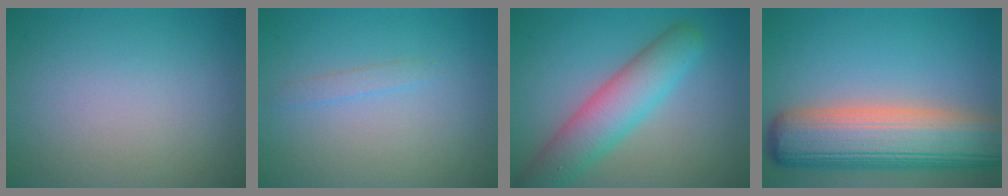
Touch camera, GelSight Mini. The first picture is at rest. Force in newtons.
{"total": 1.0, "press": 1.0, "slide": 0.1}
{"total": 6.2, "press": 6.2, "slide": 0.3}
{"total": 11.9, "press": 11.8, "slide": 0.8}